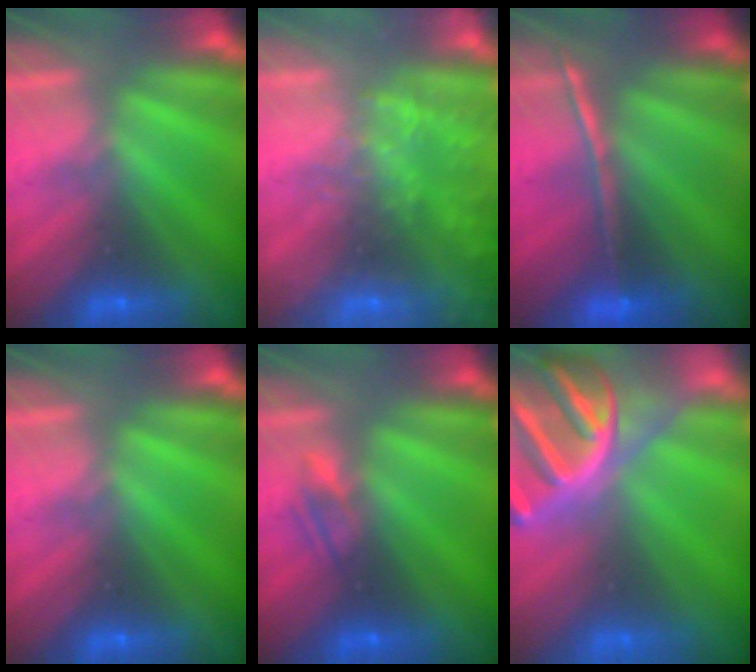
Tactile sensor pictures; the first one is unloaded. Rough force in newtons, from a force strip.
{"total": 6.7}
{"total": 1.5}
{"total": 0.0}
{"total": 2.3}
{"total": 8.7}